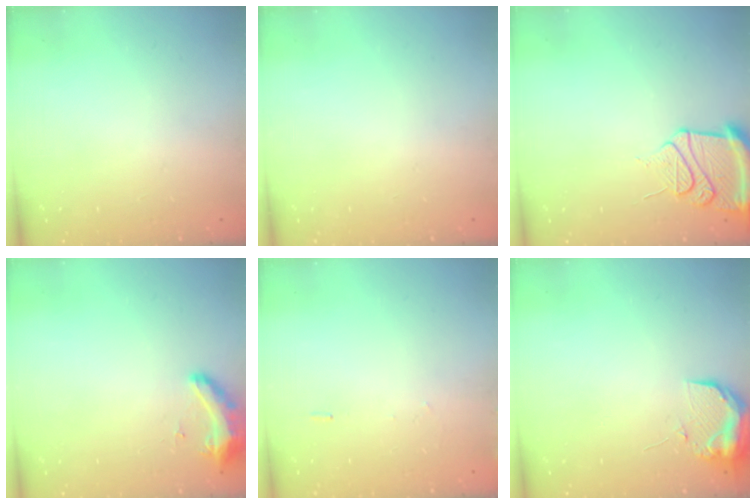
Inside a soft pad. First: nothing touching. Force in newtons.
{"total": 0.0}
{"total": 12.9, "press": 12.8, "slide": 1.5}
{"total": 8.7, "press": 8.5, "slide": 1.6}
{"total": 5.9, "press": 5.7, "slide": 1.6}
{"total": 9.5, "press": 9.4, "slide": 1.0}